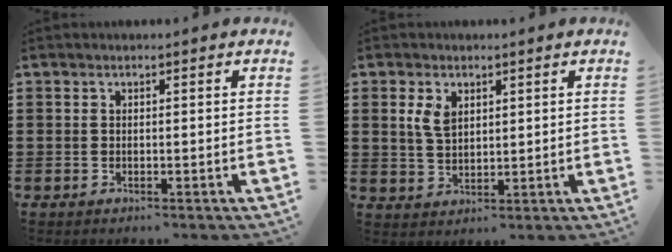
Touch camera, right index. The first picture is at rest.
{"total": 3.7, "force": [1.5, 2.2, 2.5], "torque": [-0.056, 0.008, 0.027]}